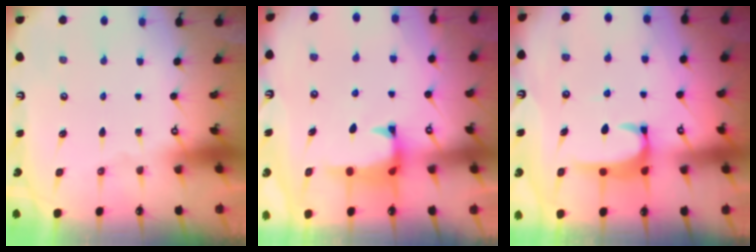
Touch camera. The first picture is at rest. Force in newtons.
{"total": 0.8, "press": 0.1, "slide": 0.8}
{"total": 2.4, "press": 2.3, "slide": 0.7}